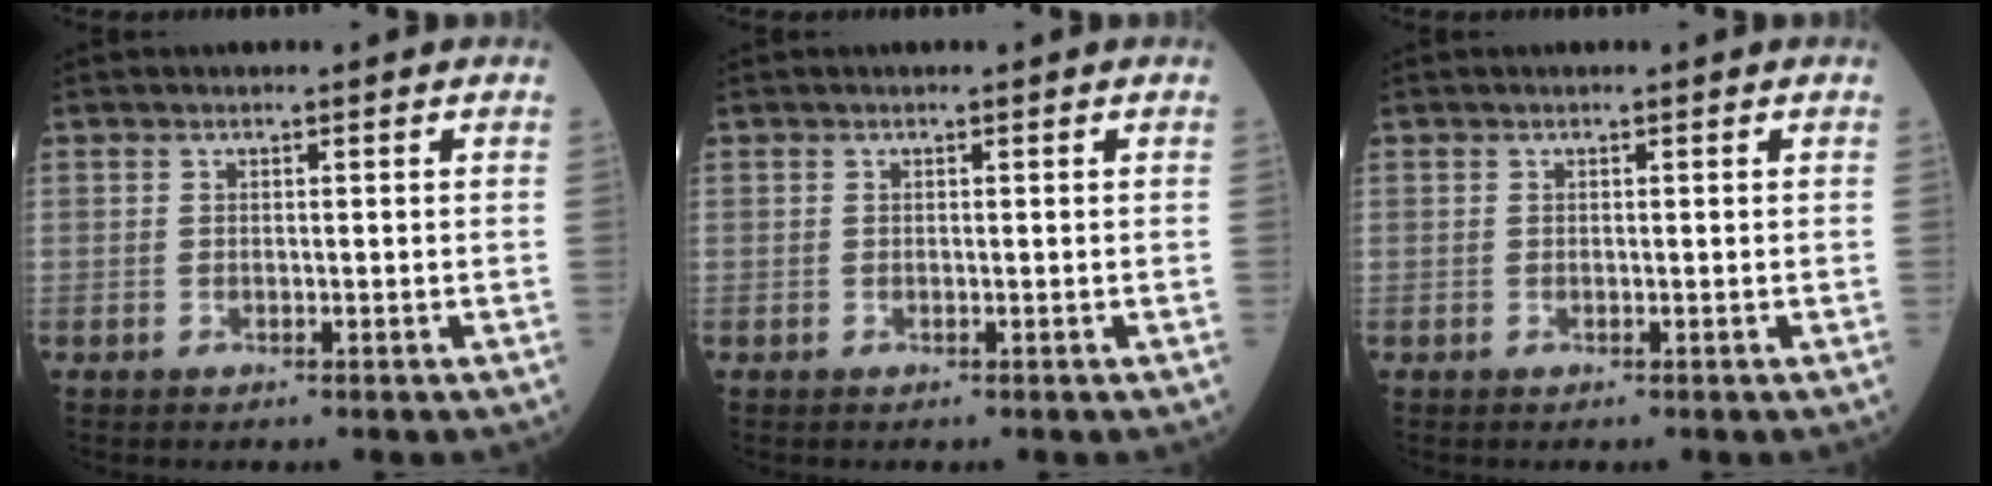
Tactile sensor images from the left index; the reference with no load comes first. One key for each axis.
{"total": 0.0}
{"total": 0.0}